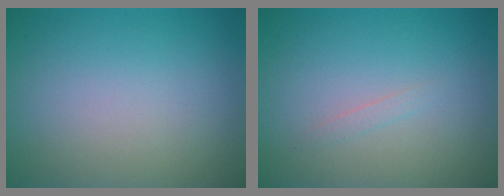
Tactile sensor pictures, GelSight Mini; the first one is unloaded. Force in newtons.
{"total": 0.6, "press": 0.6, "slide": 0.0}